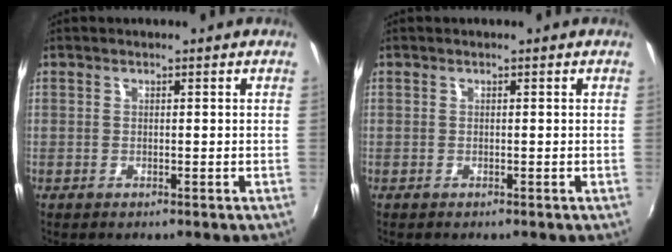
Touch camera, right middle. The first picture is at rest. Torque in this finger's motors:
{"motor_torque": [-0.21, -0.09, -0.04, 0.00]}